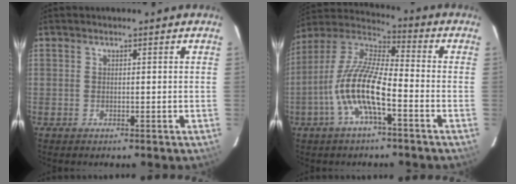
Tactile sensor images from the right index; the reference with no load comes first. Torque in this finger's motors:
{"motor_torque": [1.48, -0.66, 1.05, 0.21]}